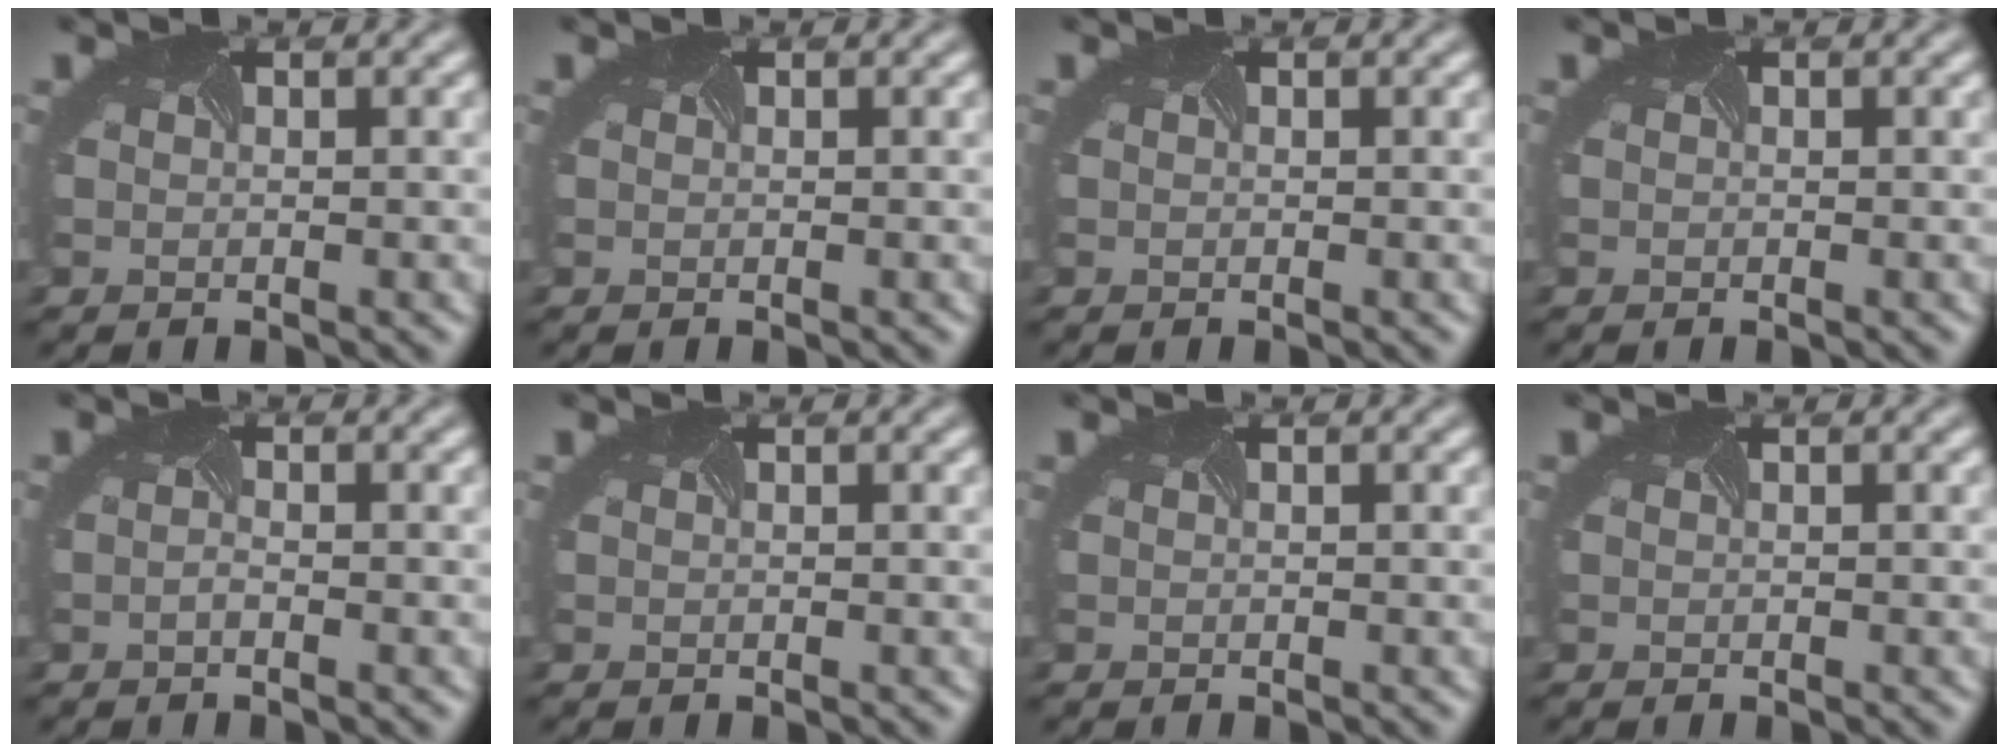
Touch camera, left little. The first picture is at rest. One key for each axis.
{"total": 0.0}
{"total": 0.0}
{"total": 0.0}
{"total": 1.0, "fx": -1.0, "fy": -0.4, "fz": -0.1, "tx": -0.006, "ty": -0.007, "tz": -0.014}
{"total": 0.0}
{"total": 0.0}
{"total": 0.0}